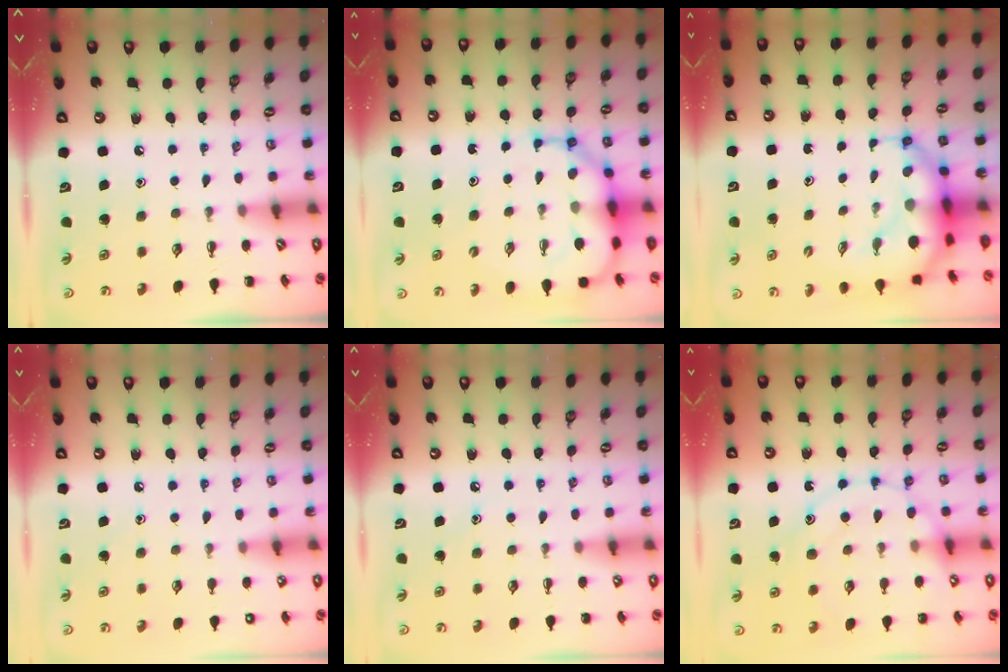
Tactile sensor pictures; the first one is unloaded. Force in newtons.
{"total": 12.5, "press": 12.0, "slide": 3.5}
{"total": 8.2, "press": 7.9, "slide": 2.3}
{"total": 6.9, "press": 6.6, "slide": 1.9}
{"total": 6.7, "press": 6.5, "slide": 1.5}
{"total": 14.3, "press": 14.3, "slide": 0.3}